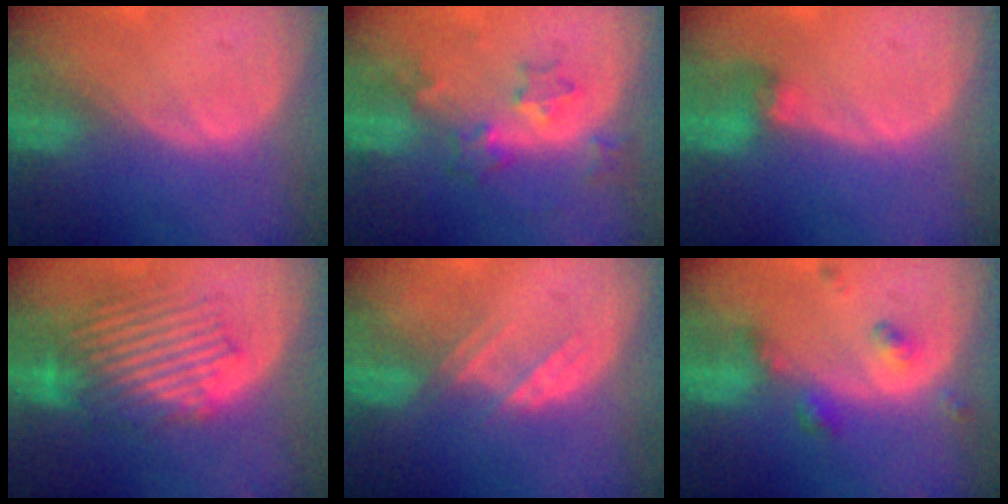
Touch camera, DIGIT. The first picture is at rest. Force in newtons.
{"total": 6.2, "press": 5.4, "slide": 3.0}
{"total": 2.8, "press": 2.6, "slide": 1.1}
{"total": 8.9, "press": 8.6, "slide": 2.4}
{"total": 3.0, "press": 2.9, "slide": 0.7}
{"total": 5.1, "press": 4.5, "slide": 2.5}